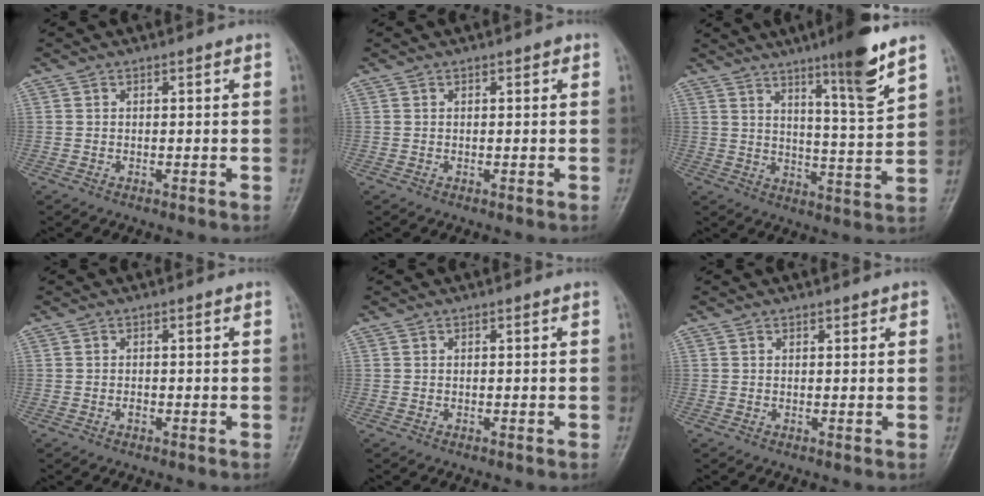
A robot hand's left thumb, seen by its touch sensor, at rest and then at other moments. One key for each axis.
{"total": 0.5, "fx": 0.2, "fy": 0.3, "fz": 0.3, "tx": 0.001, "ty": 0.001, "tz": -0.001}
{"total": 9.1, "fx": 6.0, "fy": 0.8, "fz": 6.8, "tx": -0.093, "ty": -0.041, "tz": 0.089}
{"total": 0.6, "fx": -0.3, "fy": 0.4, "fz": 0.4, "tx": -0.004, "ty": 0.001, "tz": -0.007}
{"total": 0.0}
{"total": 0.9, "fx": 0.7, "fy": 0.4, "fz": 0.4, "tx": 0.001, "ty": -0.002, "tz": 0.005}